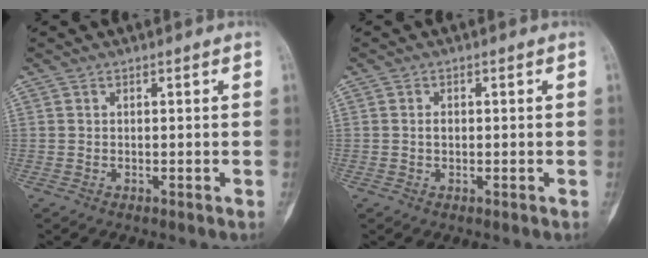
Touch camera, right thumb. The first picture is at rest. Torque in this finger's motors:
{"motor_torque": [0.22, 0.13, 0.07, -0.08, 0.01]}